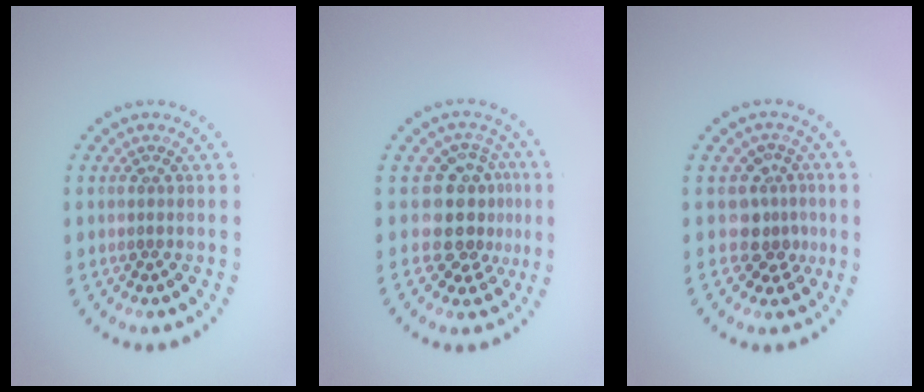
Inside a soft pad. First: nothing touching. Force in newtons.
{"total": 4.1, "press": 3.4, "slide": 2.4}
{"total": 2.8, "press": 2.1, "slide": 1.9}